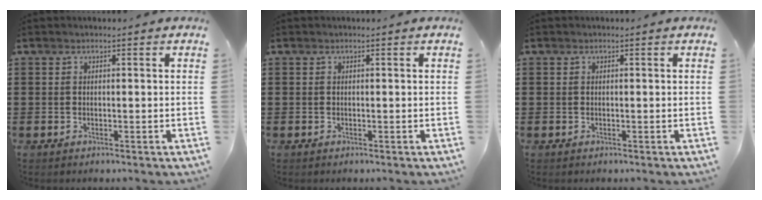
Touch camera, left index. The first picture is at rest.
{"total": 0.0}
{"total": 0.0}